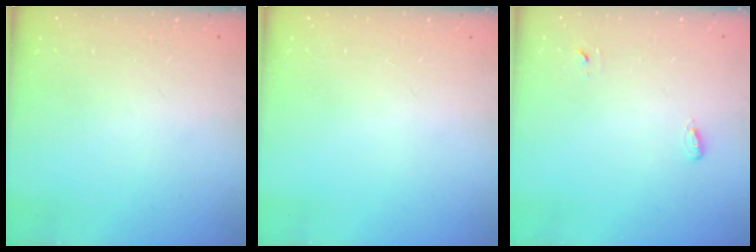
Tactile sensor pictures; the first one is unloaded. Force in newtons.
{"total": 0.0}
{"total": 3.2, "press": 2.9, "slide": 1.4}